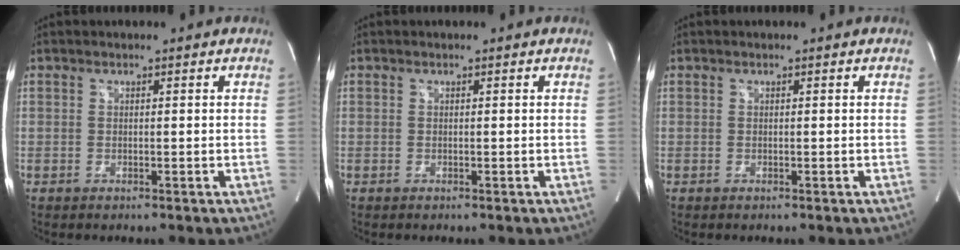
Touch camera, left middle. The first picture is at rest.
{"total": 0.0}
{"total": 0.0}